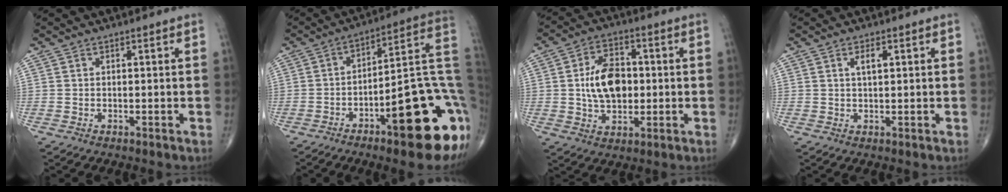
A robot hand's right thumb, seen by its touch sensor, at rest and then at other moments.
{"total": 22.8, "force": [-7.4, 6.1, 20.7], "torque": [-0.216, 0.036, -0.098]}
{"total": 11.3, "force": [0.3, 7.1, 8.8], "torque": [-0.130, 0.007, 0.005]}
{"total": 2.4, "force": [0.9, 0.9, 2.0], "torque": [-0.030, -0.001, 0.015]}